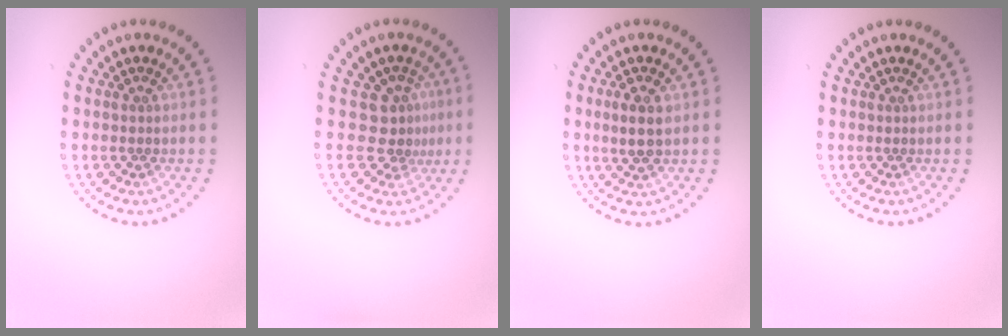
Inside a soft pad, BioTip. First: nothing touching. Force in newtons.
{"total": 2.9, "press": 2.0, "slide": 2.0}
{"total": 2.5, "press": 2.5, "slide": 0.4}
{"total": 0.0}